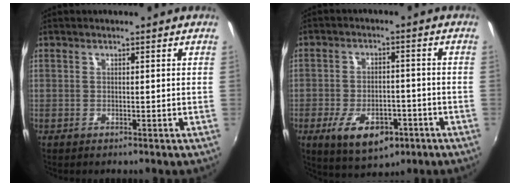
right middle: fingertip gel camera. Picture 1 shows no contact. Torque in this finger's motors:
{"motor_torque": [1.38, -0.76, 0.33, 0.14]}